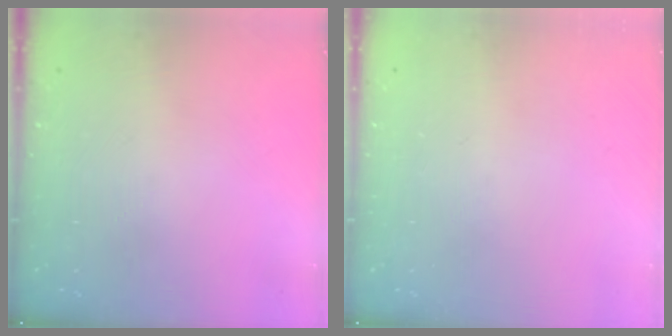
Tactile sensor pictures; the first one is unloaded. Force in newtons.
{"total": 0.0}